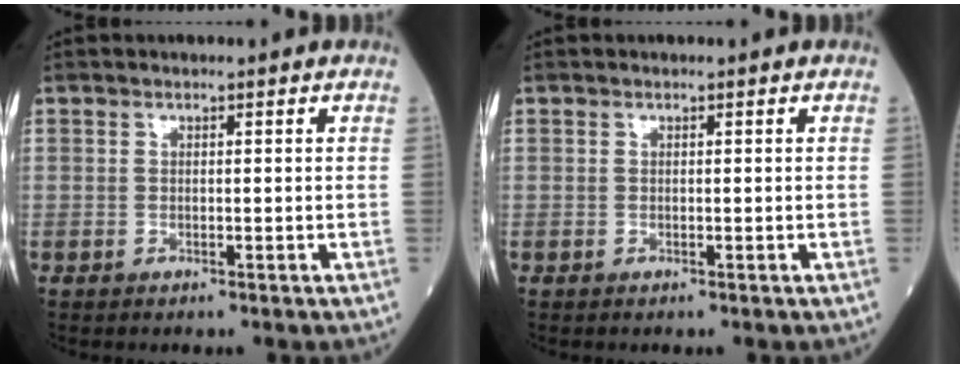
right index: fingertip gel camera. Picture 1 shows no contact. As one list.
[{"total": 0.0}]